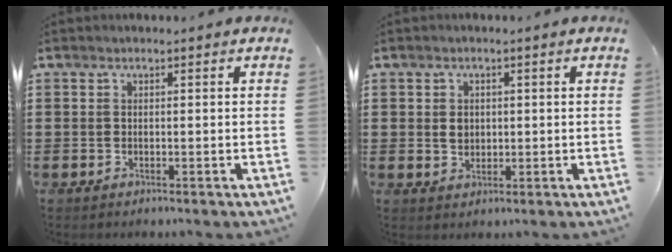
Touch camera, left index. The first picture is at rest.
{"total": 2.1, "force": [0.4, 1.7, 1.2], "torque": [-0.021, 0.006, 0.005]}